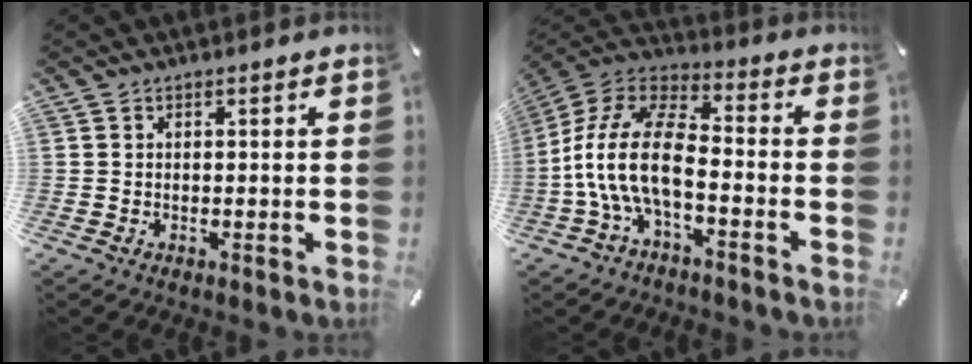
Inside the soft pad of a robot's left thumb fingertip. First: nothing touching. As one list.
[{"total": 15.5, "force": [-4.9, 7.3, 12.8], "torque": [-0.268, 0.018, -0.085]}]